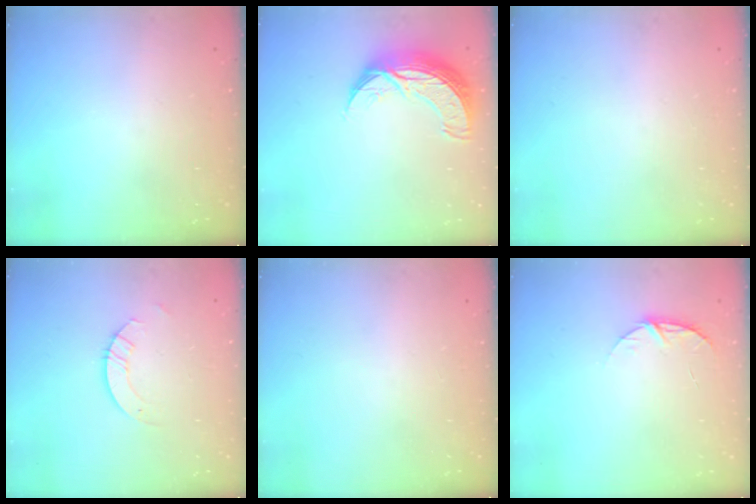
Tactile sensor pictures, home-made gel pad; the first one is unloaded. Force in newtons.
{"total": 10.6, "press": 10.6, "slide": 0.8}
{"total": 0.0}
{"total": 2.6, "press": 2.6, "slide": 0.2}
{"total": 0.0}
{"total": 6.1, "press": 6.1, "slide": 0.7}